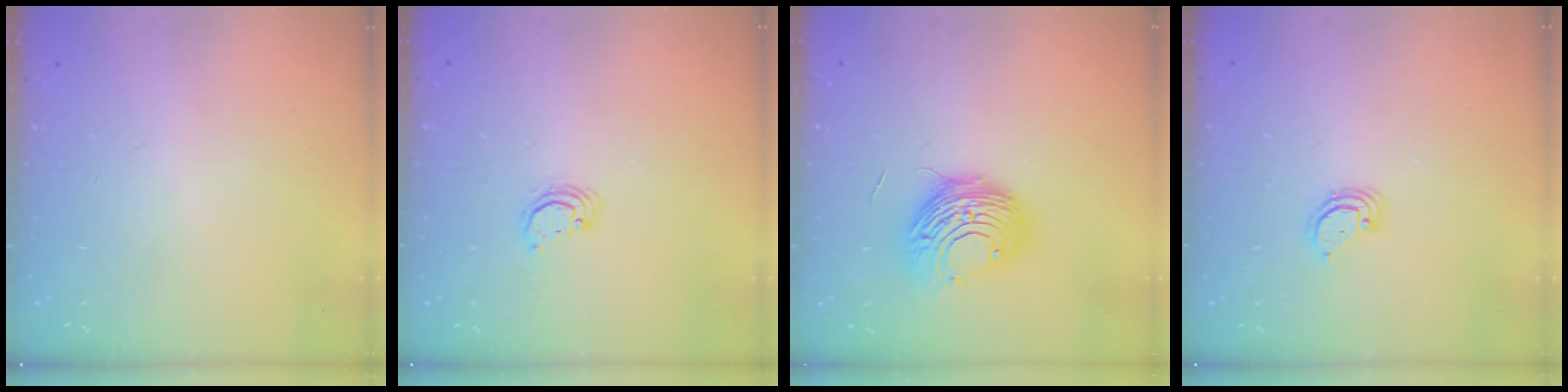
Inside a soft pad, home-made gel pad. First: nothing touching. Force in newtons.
{"total": 2.7, "press": 2.7, "slide": 0.1}
{"total": 11.0, "press": 11.0, "slide": 0.6}
{"total": 3.2, "press": 3.2, "slide": 0.3}